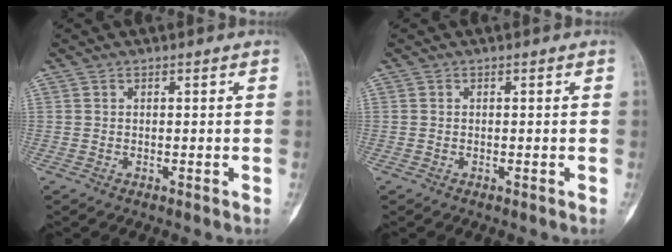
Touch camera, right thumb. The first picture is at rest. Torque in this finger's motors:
{"motor_torque": [0.00, 0.00, 0.07, 0.00, 0.01]}